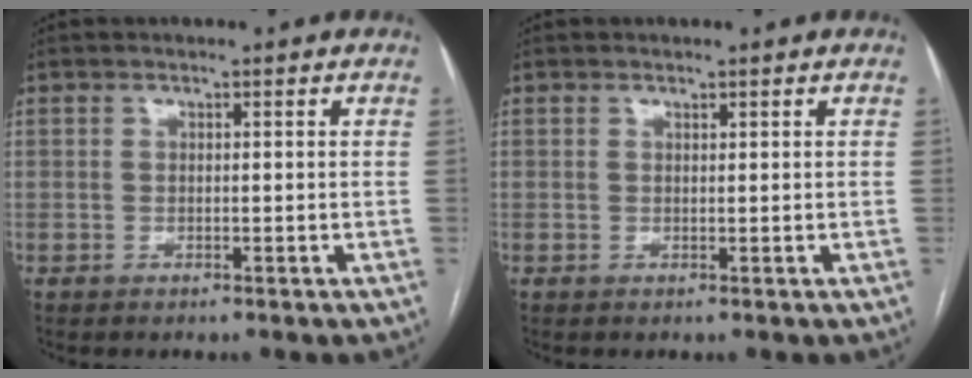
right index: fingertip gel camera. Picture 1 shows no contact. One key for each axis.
{"total": 0.0}